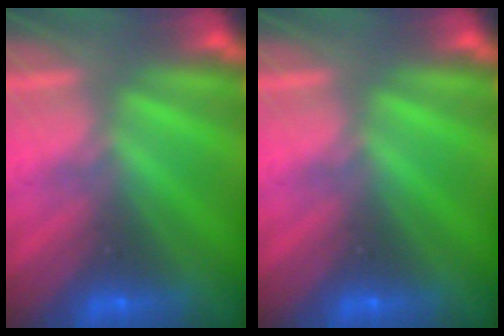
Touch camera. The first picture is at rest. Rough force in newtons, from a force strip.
{"total": 0.0}